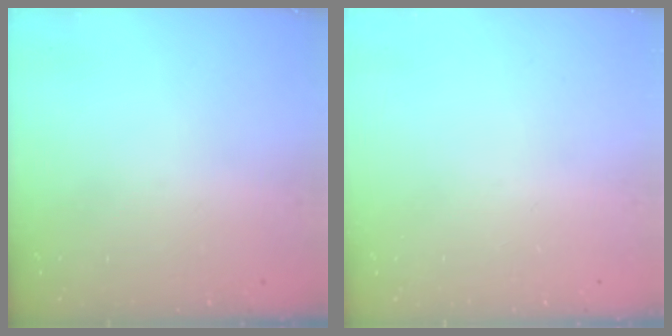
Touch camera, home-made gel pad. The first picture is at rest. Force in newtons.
{"total": 0.0}